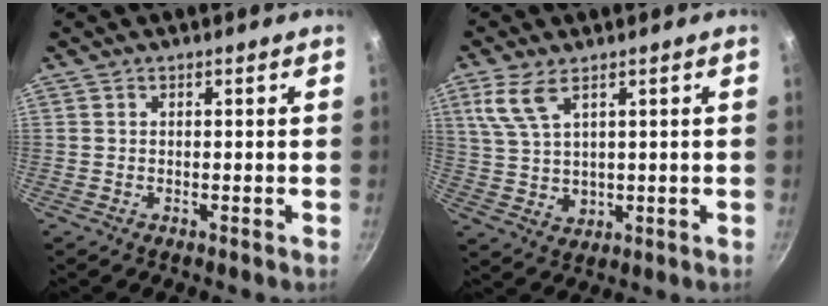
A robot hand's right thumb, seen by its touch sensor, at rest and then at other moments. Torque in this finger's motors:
{"motor_torque": [-0.11, 0.16, -0.01, 0.01, 0.06]}